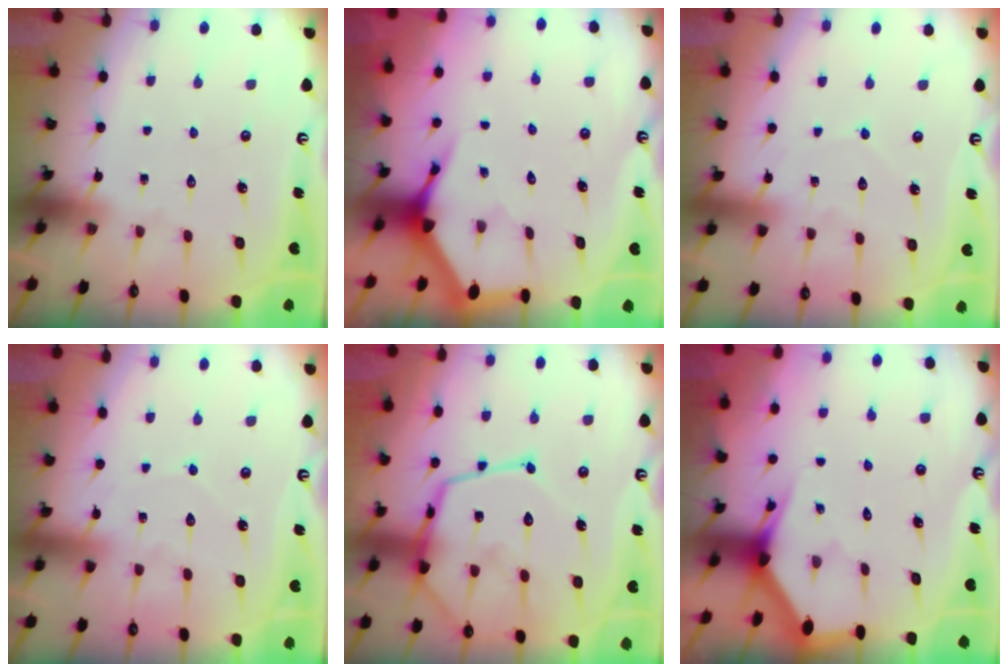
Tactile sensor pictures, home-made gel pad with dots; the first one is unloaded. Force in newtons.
{"total": 3.9, "press": 3.9, "slide": 0.5}
{"total": 4.4, "press": 4.4, "slide": 0.4}
{"total": 4.4, "press": 4.4, "slide": 0.4}
{"total": 19.8, "press": 19.7, "slide": 1.9}
{"total": 2.7, "press": 2.7, "slide": 0.1}